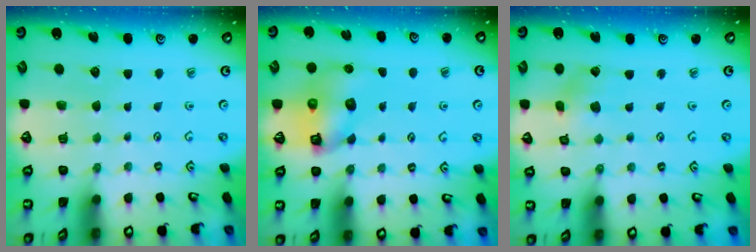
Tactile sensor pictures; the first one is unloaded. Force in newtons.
{"total": 8.1, "press": 8.0, "slide": 0.9}
{"total": 1.9, "press": 1.9, "slide": 0.3}